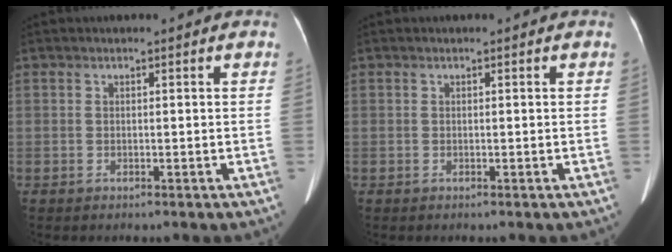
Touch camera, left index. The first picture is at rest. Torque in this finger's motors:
{"motor_torque": [0.00, 0.00, 0.00, 0.00]}